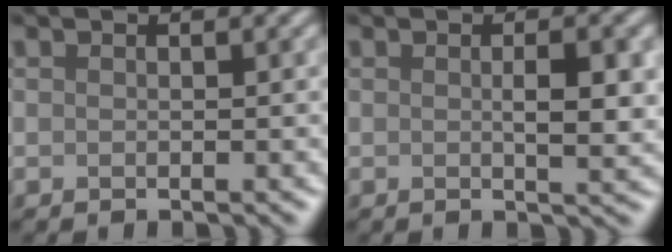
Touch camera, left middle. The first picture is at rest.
{"total": 3.0, "force": [0.2, 0.7, 2.9], "torque": [-0.045, -0.001, 0.004]}